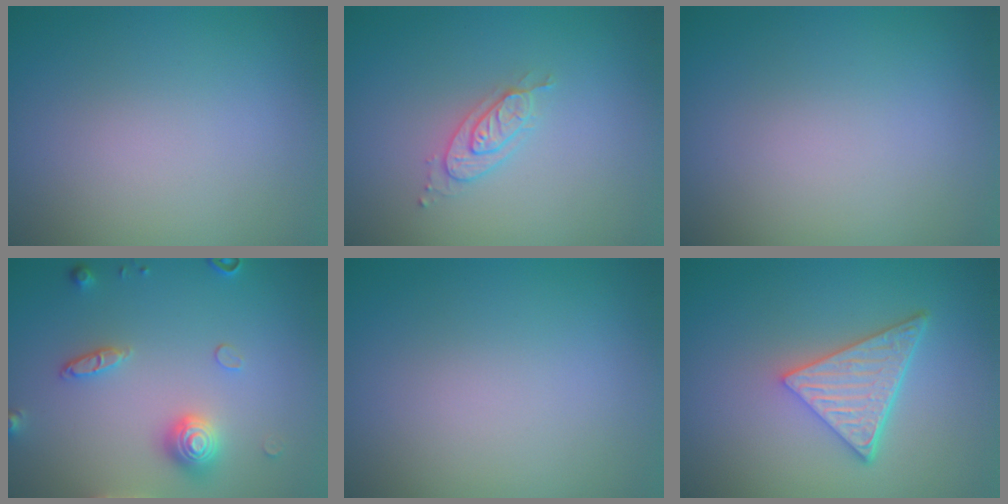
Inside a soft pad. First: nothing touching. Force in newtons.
{"total": 2.2, "press": 2.2, "slide": 0.3}
{"total": 0.0}
{"total": 3.6, "press": 3.3, "slide": 1.4}
{"total": 0.0}
{"total": 5.0, "press": 3.5, "slide": 3.6}